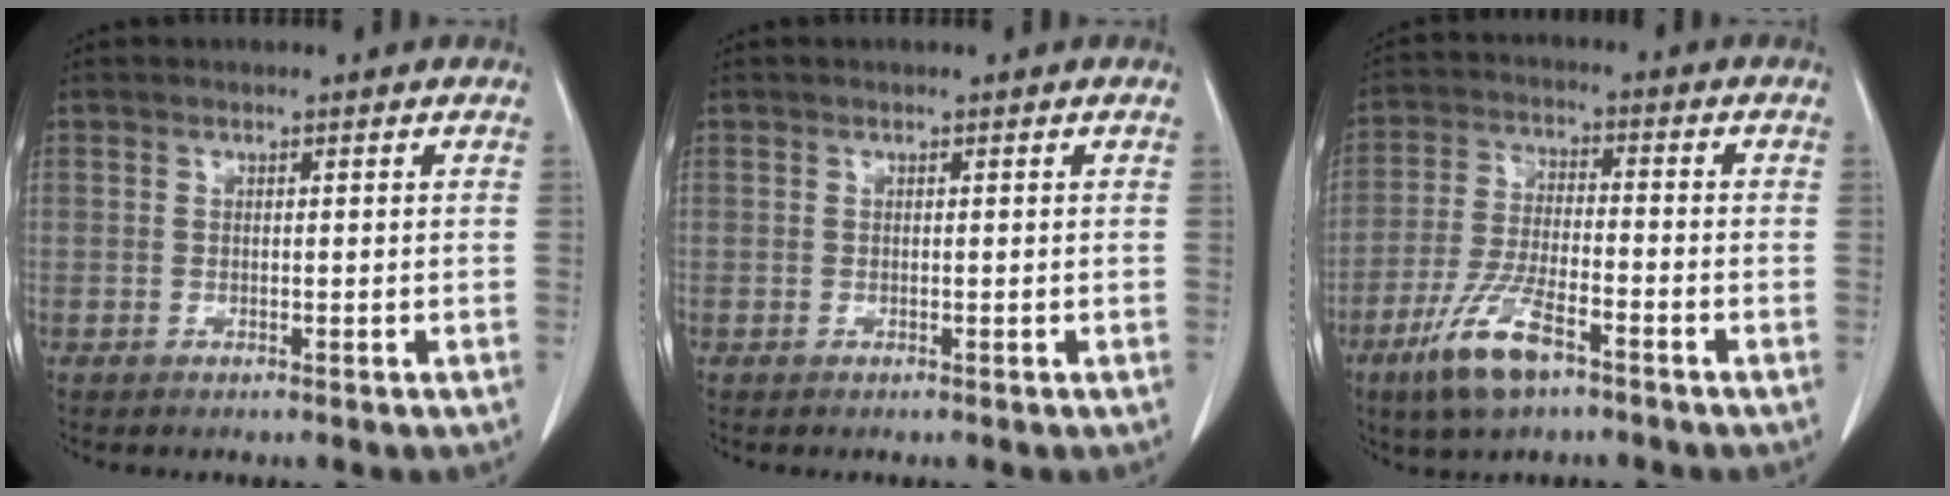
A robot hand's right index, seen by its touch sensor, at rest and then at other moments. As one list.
[{"total": 0.0}, {"total": 10.0, "force": [-6.1, 2.3, 7.6], "torque": [-0.158, -0.017, -0.111]}]